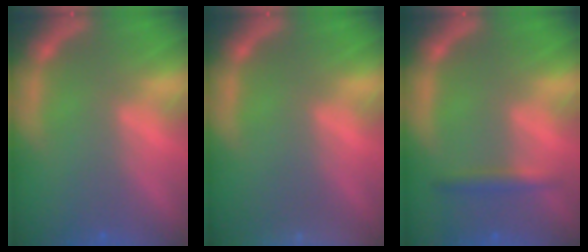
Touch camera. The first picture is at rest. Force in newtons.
{"total": 5.5}
{"total": 1.9}